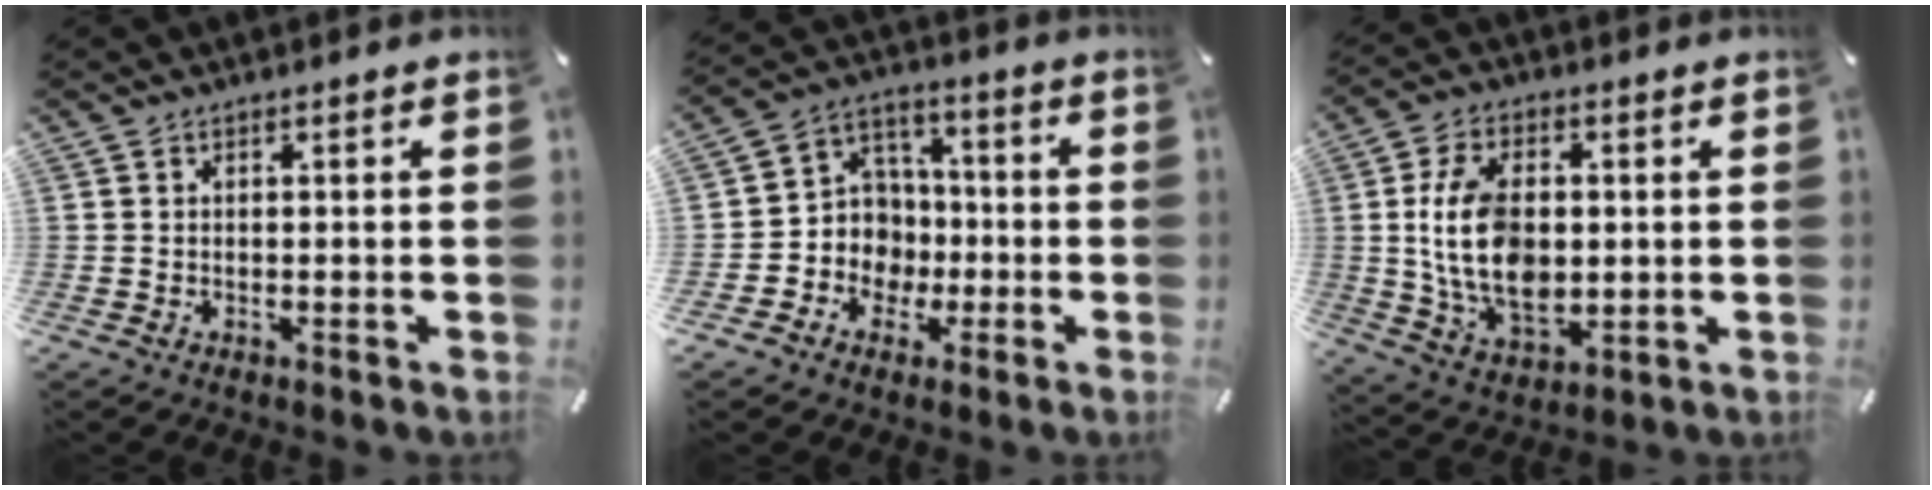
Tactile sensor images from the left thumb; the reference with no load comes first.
{"total": 9.3, "force": [-2.9, 8.9, 0.7], "torque": [-0.022, 0.021, -0.047]}
{"total": 15.4, "force": [0.9, 10.0, 11.6], "torque": [-0.245, -0.002, 0.016]}